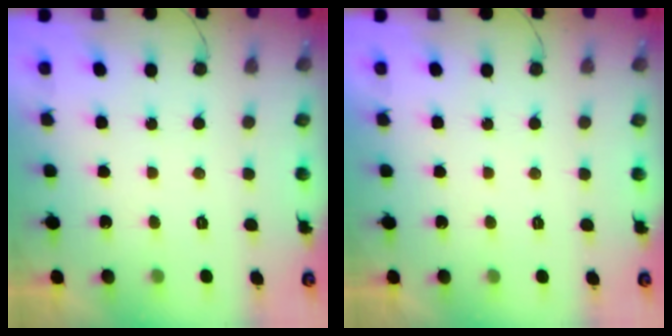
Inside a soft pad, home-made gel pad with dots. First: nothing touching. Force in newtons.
{"total": 1.7, "press": 1.7, "slide": 0.1}